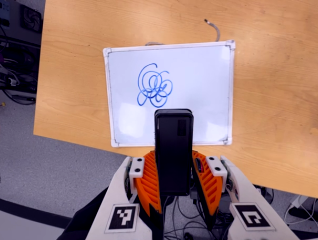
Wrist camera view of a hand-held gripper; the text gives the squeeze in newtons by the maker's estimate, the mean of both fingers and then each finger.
{"total": 4.5, "left": 3.2, "right": 5.8}